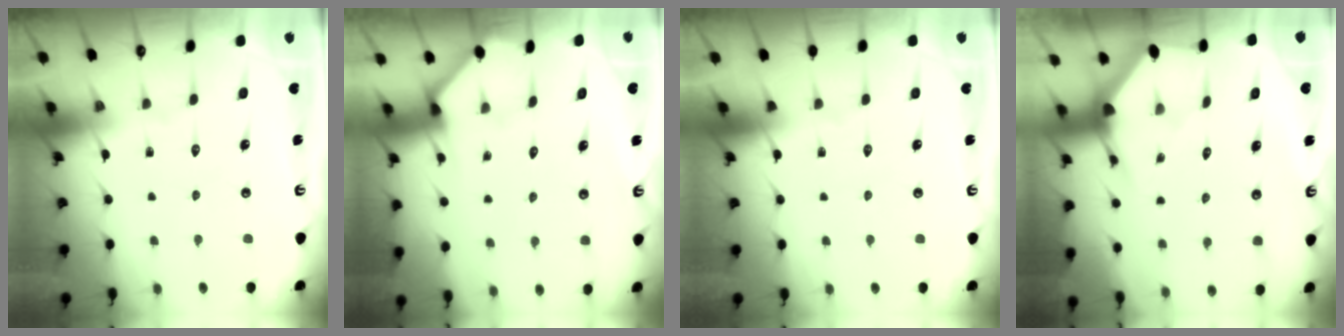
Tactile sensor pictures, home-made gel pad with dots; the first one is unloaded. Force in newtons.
{"total": 1.7, "press": 1.6, "slide": 0.2}
{"total": 0.0}
{"total": 3.2, "press": 3.2, "slide": 0.3}